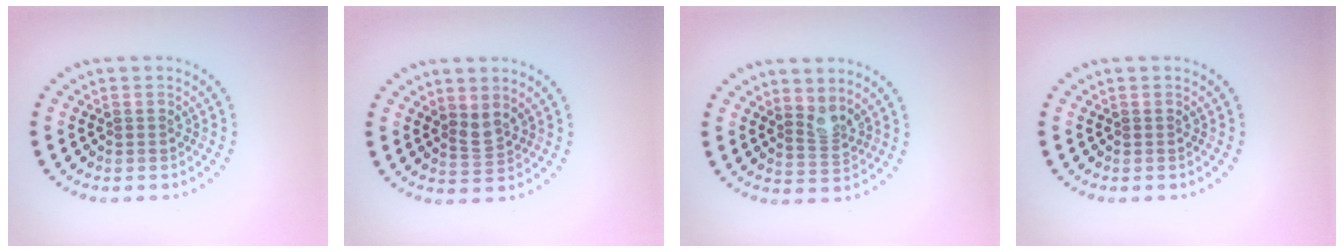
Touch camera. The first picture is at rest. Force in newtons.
{"total": 1.8, "press": 1.3, "slide": 1.2}
{"total": 2.0, "press": 1.5, "slide": 1.3}
{"total": 0.0}